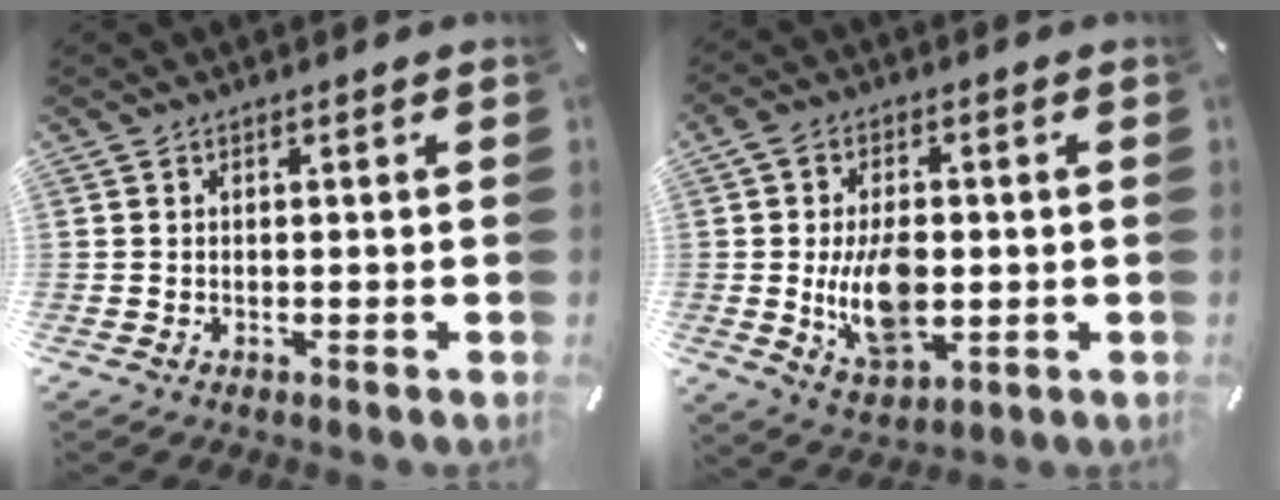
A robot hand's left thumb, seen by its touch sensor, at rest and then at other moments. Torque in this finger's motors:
{"motor_torque": [0.83, 1.80, 1.33, -0.28, 0.51]}